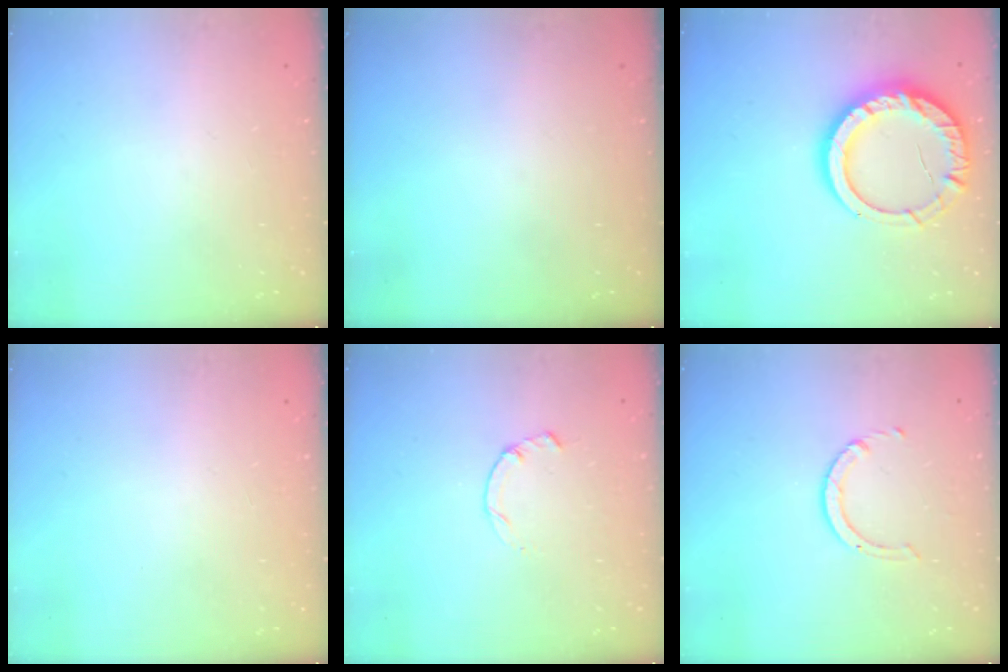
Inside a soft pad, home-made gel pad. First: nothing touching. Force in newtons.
{"total": 0.0}
{"total": 16.2, "press": 16.0, "slide": 2.1}
{"total": 2.6, "press": 2.6, "slide": 0.2}
{"total": 0.5, "press": 0.4, "slide": 0.3}
{"total": 2.5, "press": 2.5, "slide": 0.2}